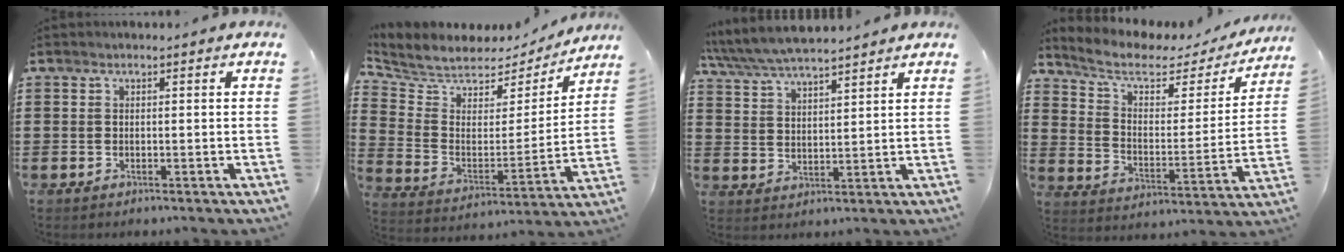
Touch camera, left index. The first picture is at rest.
{"total": 6.1, "force": [5.5, 2.5, 0.6], "torque": [-0.054, -0.043, 0.094]}
{"total": 5.9, "force": [5.6, 0.6, 1.8], "torque": [-0.055, -0.022, 0.101]}
{"total": 6.2, "force": [4.4, 2.8, 3.4], "torque": [-0.088, -0.021, 0.072]}